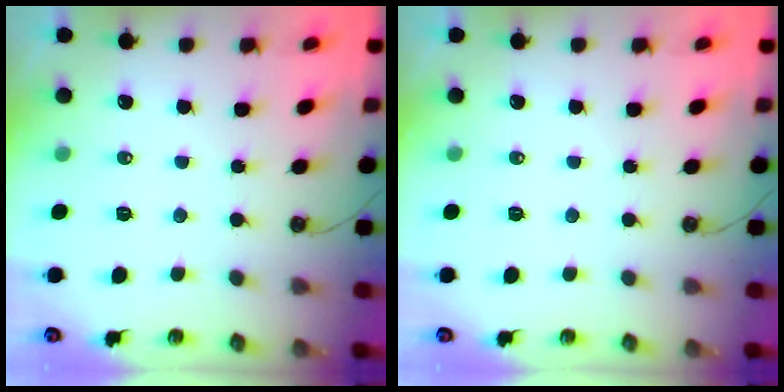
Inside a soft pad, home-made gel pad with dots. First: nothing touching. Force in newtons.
{"total": 0.0}